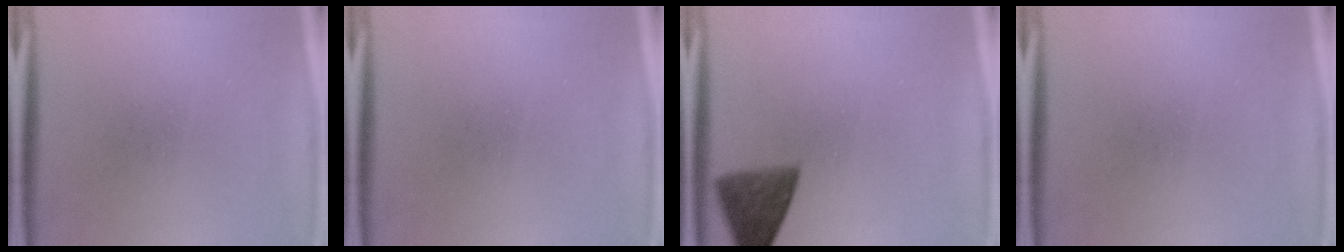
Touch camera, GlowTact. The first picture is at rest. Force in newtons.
{"total": 0.0}
{"total": 7.2}
{"total": 0.0}